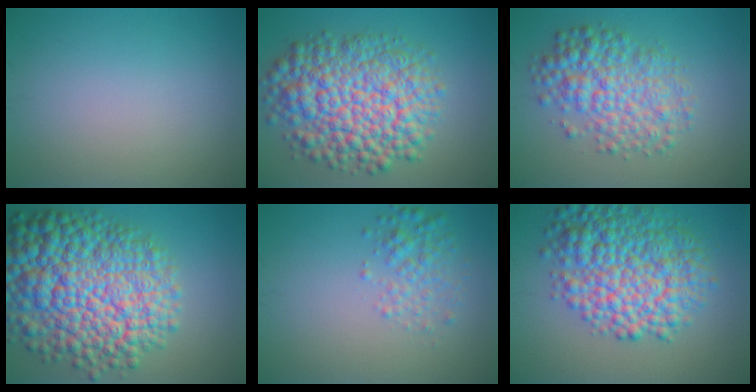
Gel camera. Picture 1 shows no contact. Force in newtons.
{"total": 10.8, "press": 10.8, "slide": 0.3}
{"total": 5.9, "press": 5.9, "slide": 0.1}
{"total": 15.0, "press": 15.0, "slide": 0.4}
{"total": 2.4, "press": 2.4, "slide": 0.1}
{"total": 9.8, "press": 9.8, "slide": 0.1}